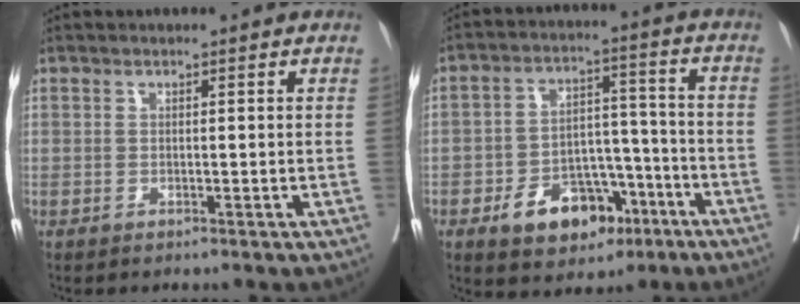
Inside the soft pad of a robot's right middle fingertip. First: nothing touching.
{"total": 11.3, "force": [-6.0, 6.7, 6.7], "torque": [-0.098, 0.020, -0.088]}